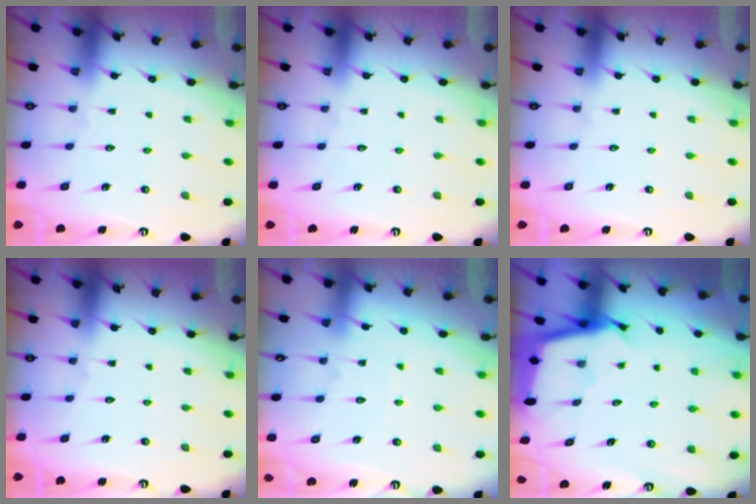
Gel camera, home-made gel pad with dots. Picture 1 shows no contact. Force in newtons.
{"total": 0.0}
{"total": 0.0}
{"total": 0.0}
{"total": 3.5, "press": 3.5, "slide": 0.5}
{"total": 2.6, "press": 2.6, "slide": 0.1}